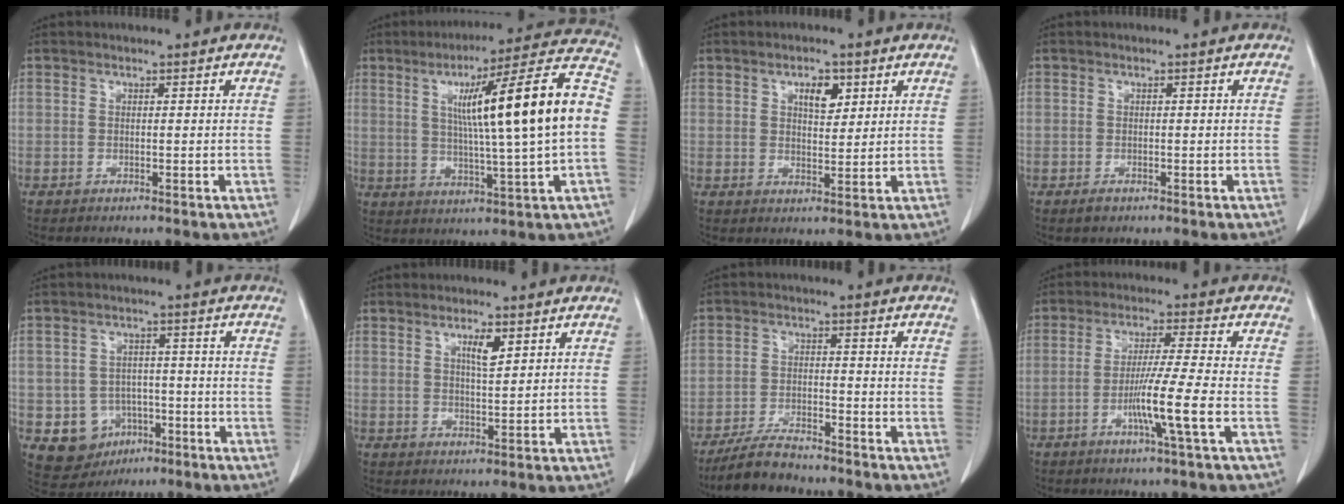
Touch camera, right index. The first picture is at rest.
{"total": 19.4, "force": [1.8, 0.0, 19.4], "torque": [-0.287, 0.022, 0.022]}
{"total": 4.2, "force": [2.0, 1.9, 3.1], "torque": [-0.050, 0.000, 0.033]}
{"total": 1.1, "force": [-0.7, 0.8, 0.4], "torque": [-0.007, 0.001, -0.008]}
{"total": 7.7, "force": [-2.9, 6.9, 2.0], "torque": [-0.036, 0.012, -0.033]}
{"total": 3.5, "force": [1.7, 0.7, 2.9], "torque": [-0.052, -0.001, 0.029]}
{"total": 6.6, "force": [-5.9, 1.7, 2.5], "torque": [-0.051, -0.014, -0.108]}
{"total": 8.1, "force": [-2.7, -1.3, 7.5], "torque": [-0.137, -0.010, -0.052]}